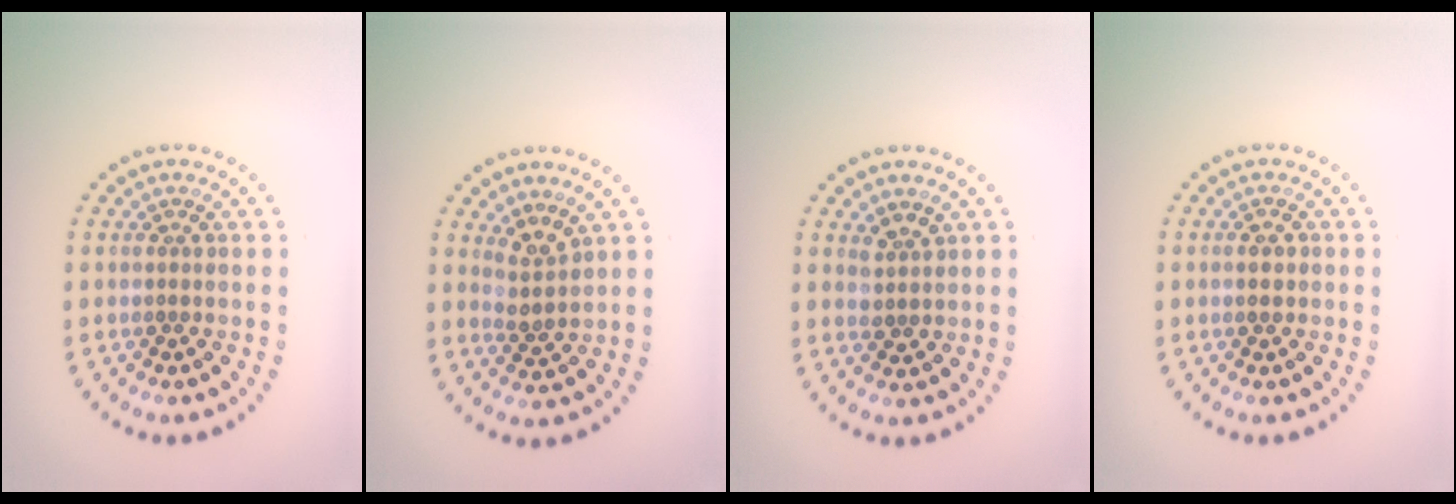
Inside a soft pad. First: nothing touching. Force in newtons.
{"total": 2.1, "press": 1.5, "slide": 1.5}
{"total": 1.4, "press": 1.2, "slide": 0.6}
{"total": 1.5, "press": 1.5, "slide": 0.1}